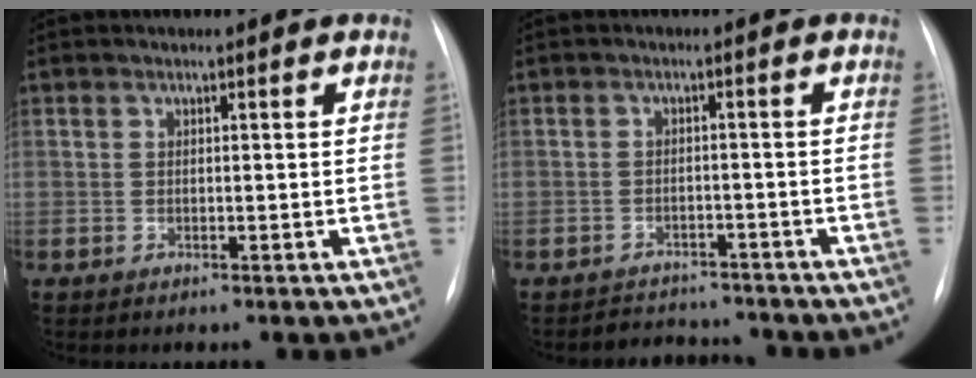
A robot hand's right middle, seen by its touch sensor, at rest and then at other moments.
{"total": 5.3, "force": [-5.0, 1.7, 0.0], "torque": [-0.002, 0.008, -0.068]}